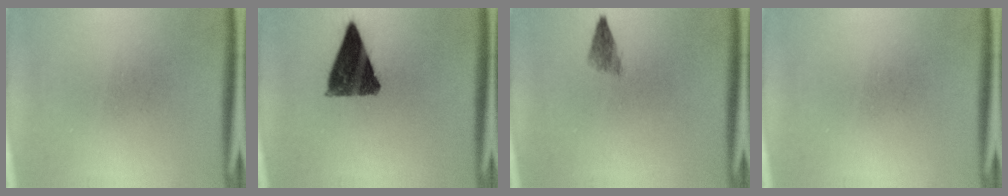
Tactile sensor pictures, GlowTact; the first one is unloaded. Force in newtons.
{"total": 10.7}
{"total": 1.9}
{"total": 0.0}